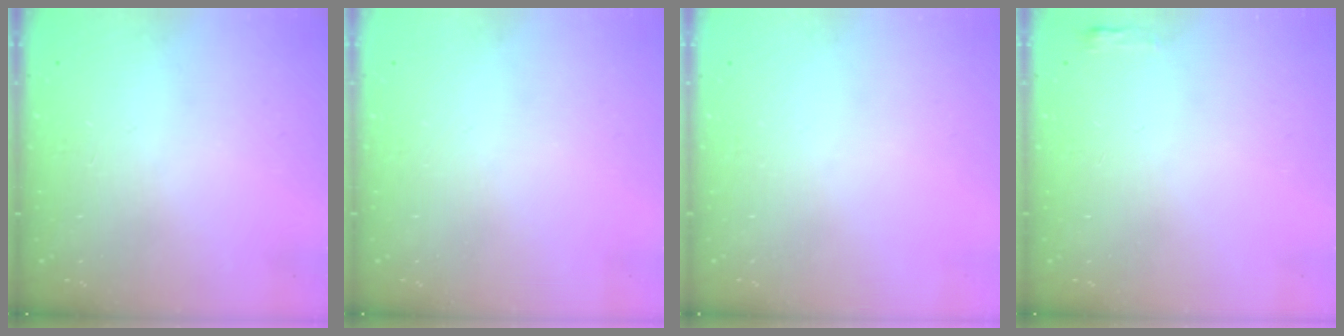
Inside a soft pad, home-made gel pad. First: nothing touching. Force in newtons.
{"total": 9.9, "press": 2.5, "slide": 9.6}
{"total": 0.0}
{"total": 2.7, "press": 2.6, "slide": 0.8}